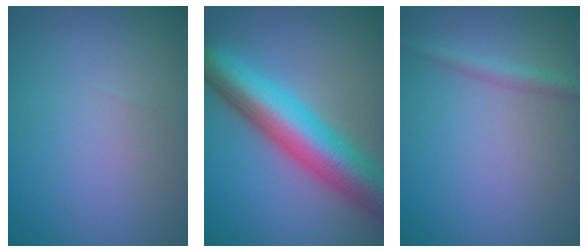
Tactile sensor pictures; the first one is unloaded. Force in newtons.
{"total": 10.0, "press": 10.0, "slide": 0.4}
{"total": 1.6, "press": 1.5, "slide": 0.2}